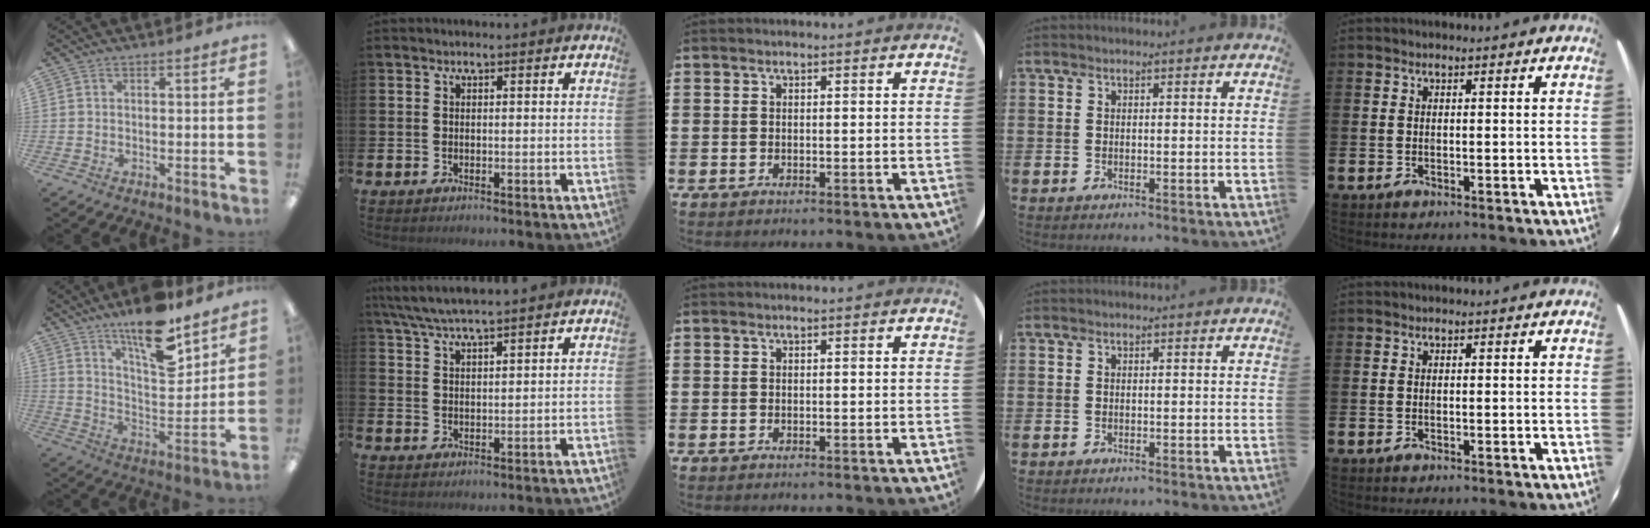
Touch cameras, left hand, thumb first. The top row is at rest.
{"thumb": {"total": 16.0, "force": [11.9, 5.0, 9.5], "torque": [-0.151, -0.080, 0.200]}, "index": {"total": 5.3, "force": [5.0, 0.3, 1.8], "torque": [-0.053, -0.016, 0.091]}}